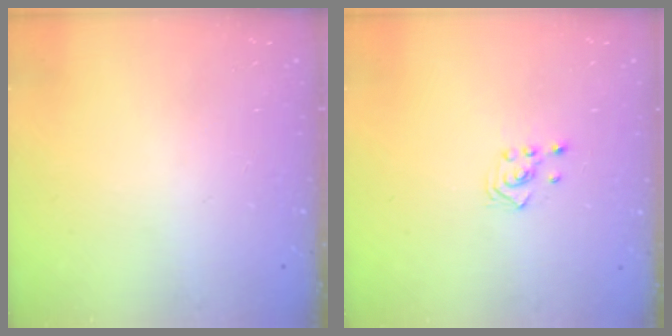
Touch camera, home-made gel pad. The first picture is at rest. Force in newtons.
{"total": 2.6, "press": 2.4, "slide": 0.9}